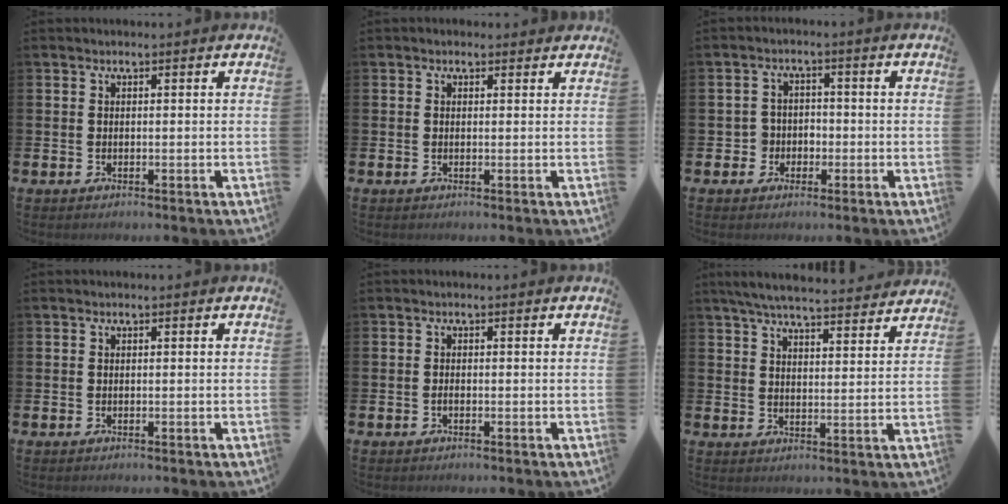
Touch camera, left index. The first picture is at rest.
{"total": 0.7, "force": [0.4, 0.5, 0.2], "torque": [0.009, 0.001, 0.005]}
{"total": 3.2, "force": [-1.3, 2.9, 0.3], "torque": [-0.015, 0.007, -0.032]}
{"total": 0.0}
{"total": 0.5, "force": [-0.3, 0.2, 0.4], "torque": [-0.012, 0.000, -0.005]}
{"total": 6.3, "force": [6.1, 0.6, 1.6], "torque": [-0.045, -0.037, 0.107]}